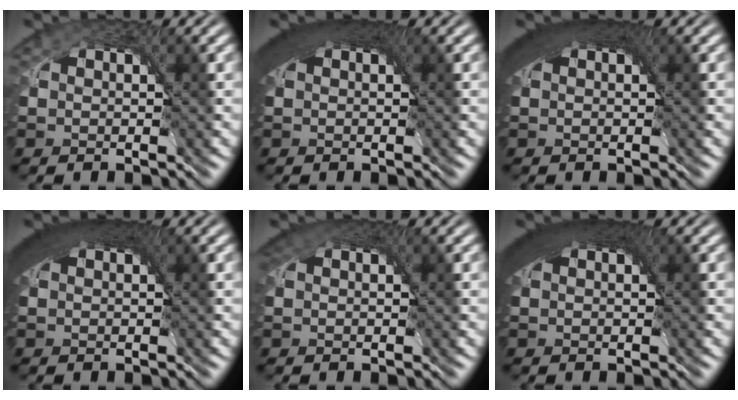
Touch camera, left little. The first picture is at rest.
{"total": 6.8, "force": [2.9, 3.2, 5.3], "torque": [-0.083, 0.018, 0.033]}
{"total": 7.4, "force": [3.1, 3.5, 5.7], "torque": [-0.089, 0.020, 0.034]}
{"total": 7.4, "force": [3.1, 3.5, 5.7], "torque": [-0.089, 0.019, 0.033]}
{"total": 3.8, "force": [1.9, 2.3, 2.3], "torque": [-0.043, 0.009, 0.022]}
{"total": 7.7, "force": [3.0, 3.7, 6.0], "torque": [-0.092, 0.020, 0.033]}